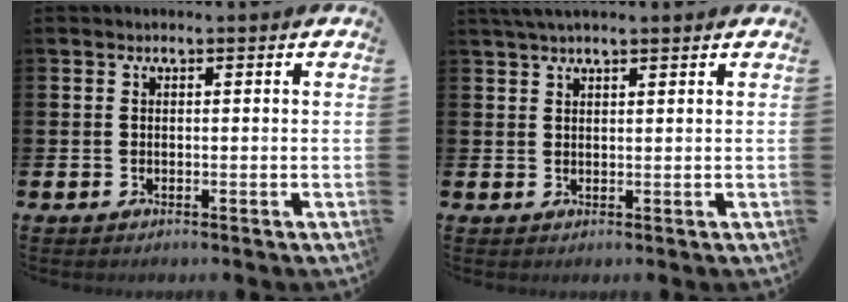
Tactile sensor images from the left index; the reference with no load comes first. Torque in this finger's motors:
{"motor_torque": [-0.29, -1.85, -0.45, 0.21]}